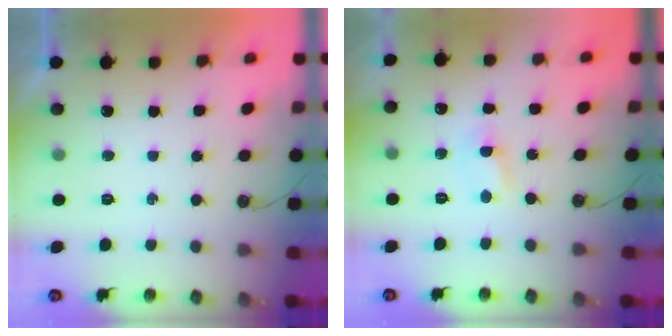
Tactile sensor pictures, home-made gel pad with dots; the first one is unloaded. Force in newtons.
{"total": 1.7, "press": 1.7, "slide": 0.3}